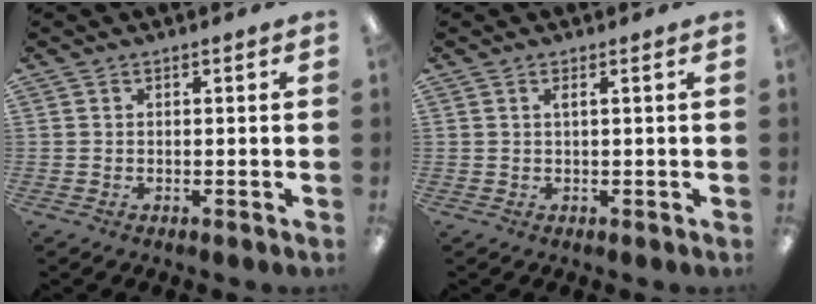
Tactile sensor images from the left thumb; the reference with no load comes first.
{"total": 0.8, "force": [0.1, -0.2, 0.8], "torque": [-0.017, -0.002, 0.001]}